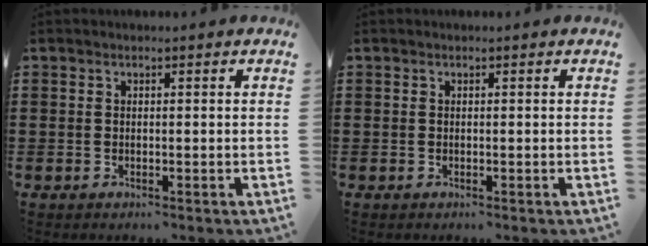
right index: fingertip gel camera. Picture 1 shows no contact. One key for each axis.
{"total": 0.0}